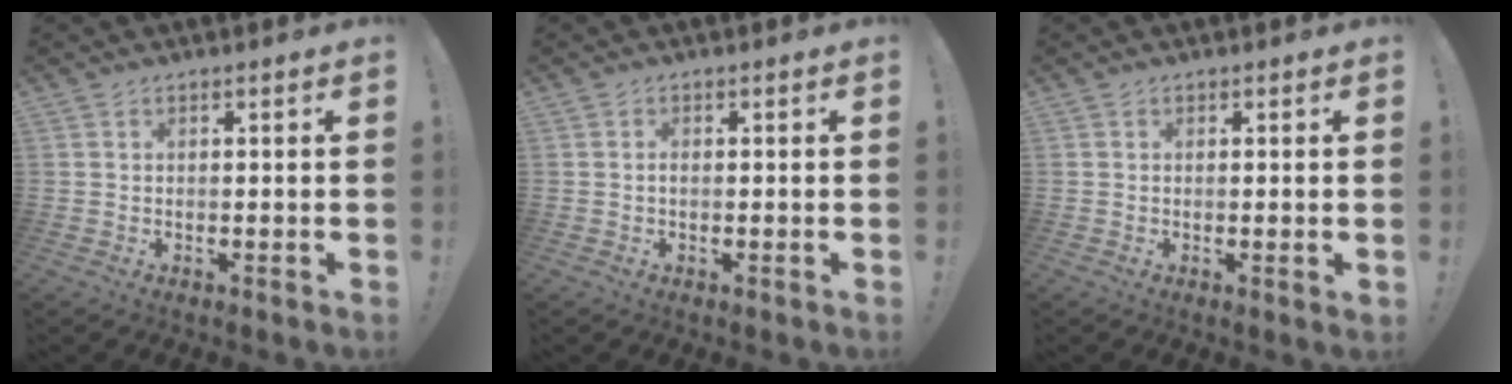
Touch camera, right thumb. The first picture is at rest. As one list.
[{"total": 0.9, "force": [-0.5, 0.3, 0.7], "torque": [-0.021, 0.006, -0.009]}, {"total": 0.9, "force": [0.1, -0.2, 0.9], "torque": [-0.016, 0.000, 0.001]}]